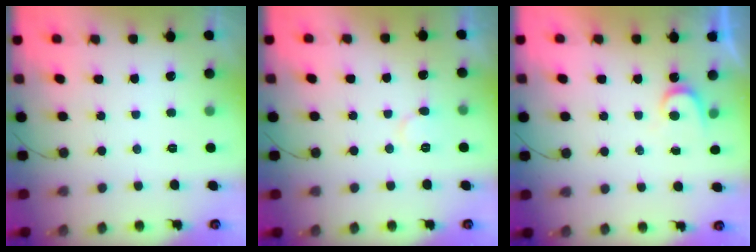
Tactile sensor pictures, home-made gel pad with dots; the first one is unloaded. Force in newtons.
{"total": 6.1, "press": 6.1, "slide": 0.5}
{"total": 3.4, "press": 3.3, "slide": 0.3}